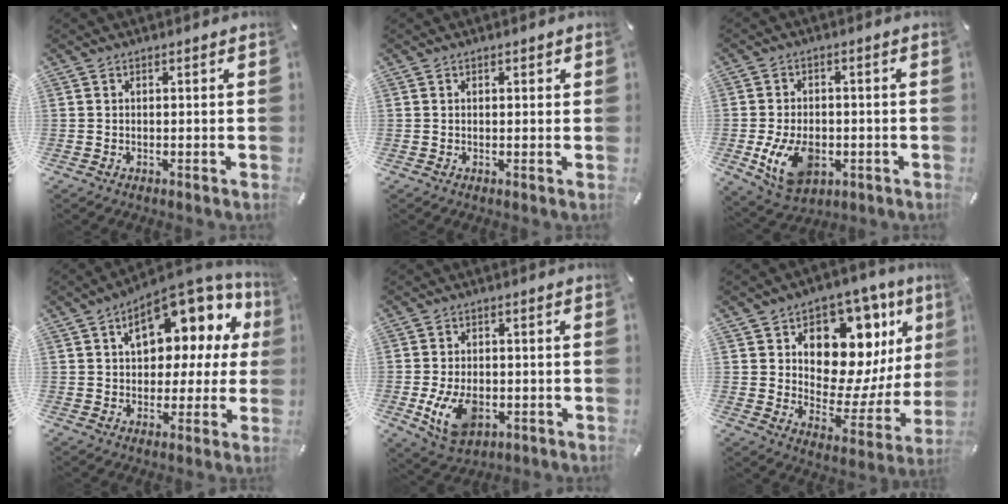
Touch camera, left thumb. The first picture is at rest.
{"total": 0.7, "force": [0.2, 0.6, 0.4], "torque": [0.000, 0.001, 0.000]}
{"total": 11.5, "force": [-3.0, 7.8, 7.8], "torque": [-0.159, -0.001, -0.052]}
{"total": 13.8, "force": [6.8, 8.2, 8.7], "torque": [-0.116, -0.052, 0.117]}
{"total": 10.1, "force": [-2.5, 6.7, 7.1], "torque": [-0.140, -0.003, -0.044]}
{"total": 15.0, "force": [8.1, 9.9, 7.8], "torque": [-0.104, -0.077, 0.140]}